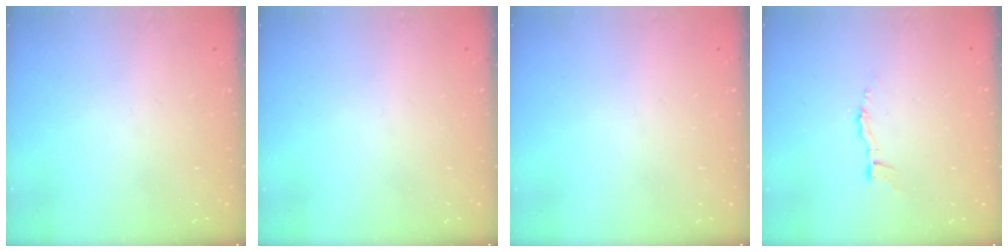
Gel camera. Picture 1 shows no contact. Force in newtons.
{"total": 0.0}
{"total": 0.0}
{"total": 3.6, "press": 3.6, "slide": 0.2}